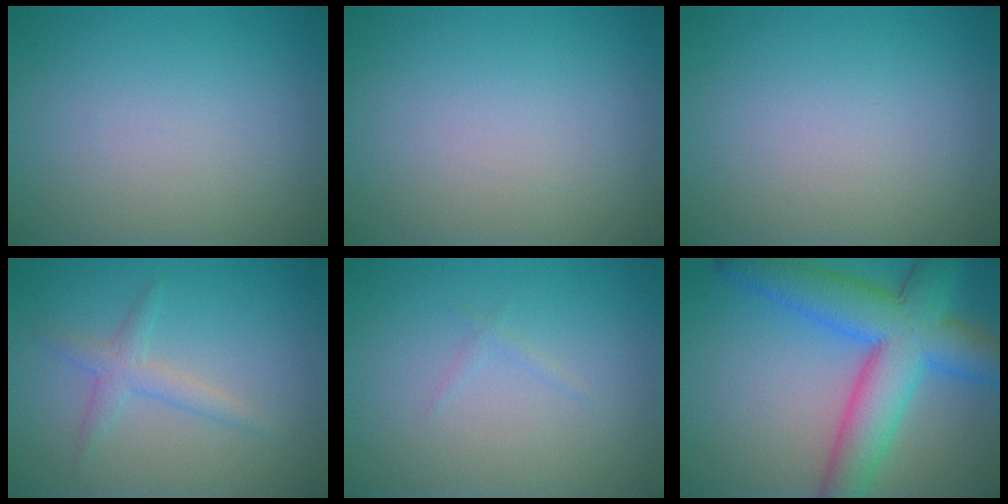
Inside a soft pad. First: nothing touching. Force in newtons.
{"total": 0.0}
{"total": 0.0}
{"total": 1.9, "press": 1.9, "slide": 0.1}
{"total": 0.5, "press": 0.5, "slide": 0.1}
{"total": 10.0, "press": 10.0, "slide": 0.3}